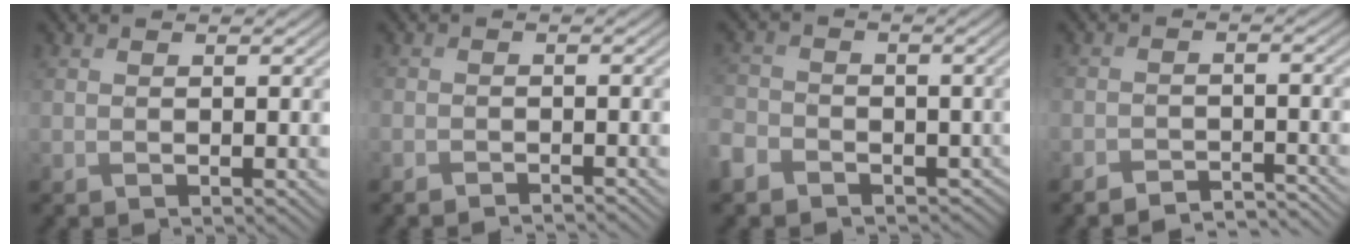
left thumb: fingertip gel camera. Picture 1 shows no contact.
{"total": 1.8, "force": [-1.7, 0.5, 0.3], "torque": [-0.002, -0.004, -0.034]}
{"total": 7.0, "force": [-3.7, 5.4, 2.6], "torque": [-0.077, -0.023, -0.078]}
{"total": 4.2, "force": [-3.9, 1.1, 1.0], "torque": [-0.016, -0.005, -0.064]}